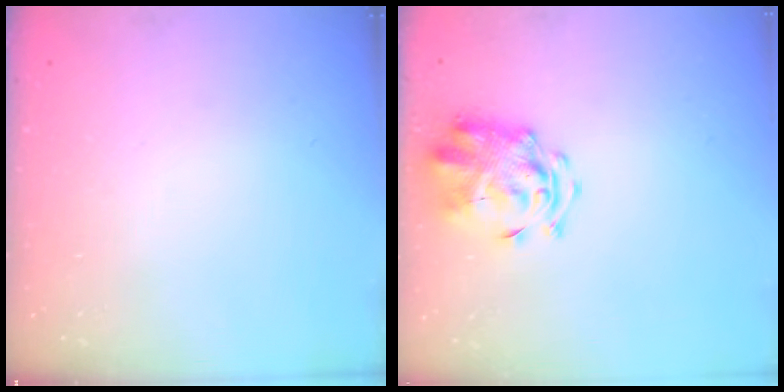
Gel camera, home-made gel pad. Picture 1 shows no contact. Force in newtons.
{"total": 3.3, "press": 3.3, "slide": 0.6}